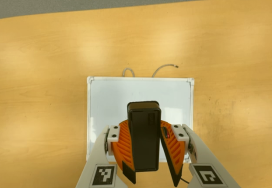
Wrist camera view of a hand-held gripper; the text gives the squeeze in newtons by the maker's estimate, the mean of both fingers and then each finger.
{"total": 9.5, "left": 9.5, "right": 9.5}